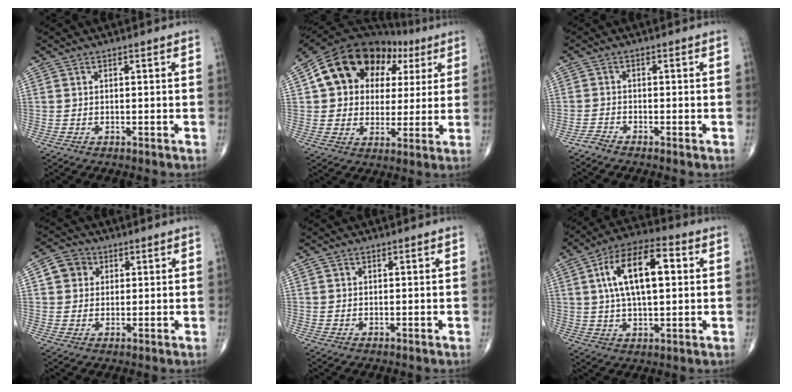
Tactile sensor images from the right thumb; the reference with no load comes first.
{"total": 19.3, "force": [6.4, 14.6, 10.9], "torque": [-0.142, 0.024, 0.107]}
{"total": 1.4, "force": [-1.4, 0.0, 0.4], "torque": [-0.013, -0.005, -0.035]}
{"total": 5.3, "force": [1.6, 4.7, 1.9], "torque": [-0.015, 0.004, 0.021]}
{"total": 0.0}
{"total": 15.5, "force": [3.5, 7.0, 13.4], "torque": [-0.223, 0.017, 0.054]}